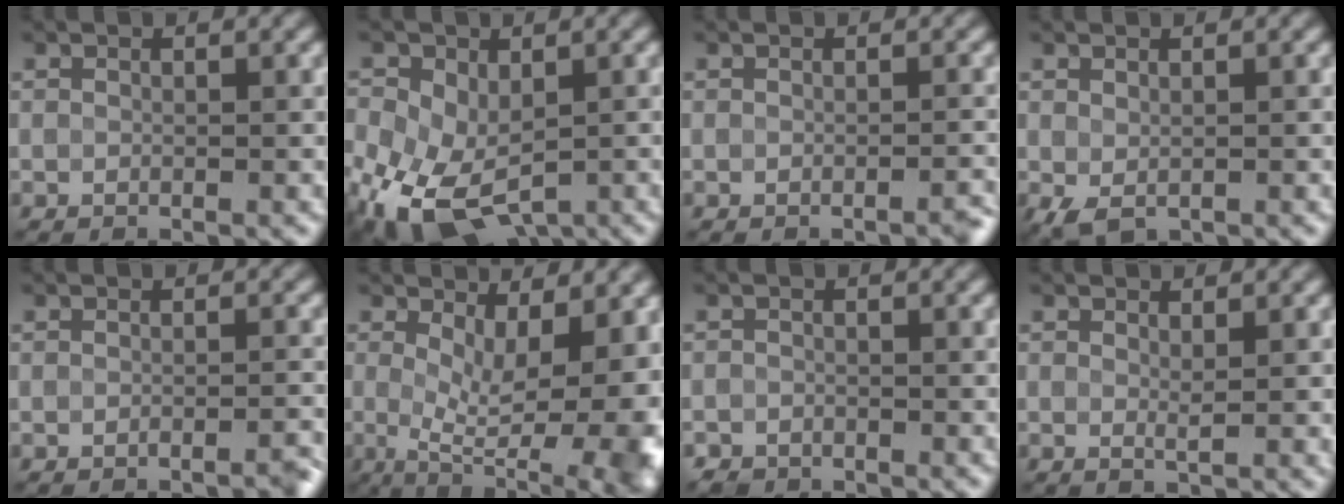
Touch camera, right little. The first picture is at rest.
{"total": 10.0, "force": [-3.1, 6.5, 7.0], "torque": [-0.157, -0.032, -0.048]}
{"total": 0.7, "force": [-0.7, 0.1, 0.3], "torque": [-0.004, 0.002, -0.007]}
{"total": 1.5, "force": [-0.3, 1.0, 1.1], "torque": [-0.029, -0.008, 0.000]}
{"total": 1.3, "force": [-1.1, 0.3, 0.7], "torque": [-0.006, 0.003, -0.018]}
{"total": 11.2, "force": [0.2, 4.4, 10.3], "torque": [-0.141, -0.016, 0.008]}
{"total": 1.3, "force": [-1.1, 0.8, 0.0], "torque": [-0.001, -0.002, -0.018]}
{"total": 0.9, "force": [0.5, 0.2, 0.8], "torque": [-0.014, -0.005, 0.008]}